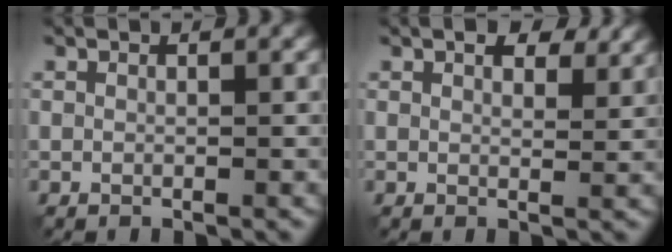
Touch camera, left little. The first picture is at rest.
{"total": 3.2, "force": [2.1, 1.5, 1.9], "torque": [-0.029, 0.000, 0.033]}